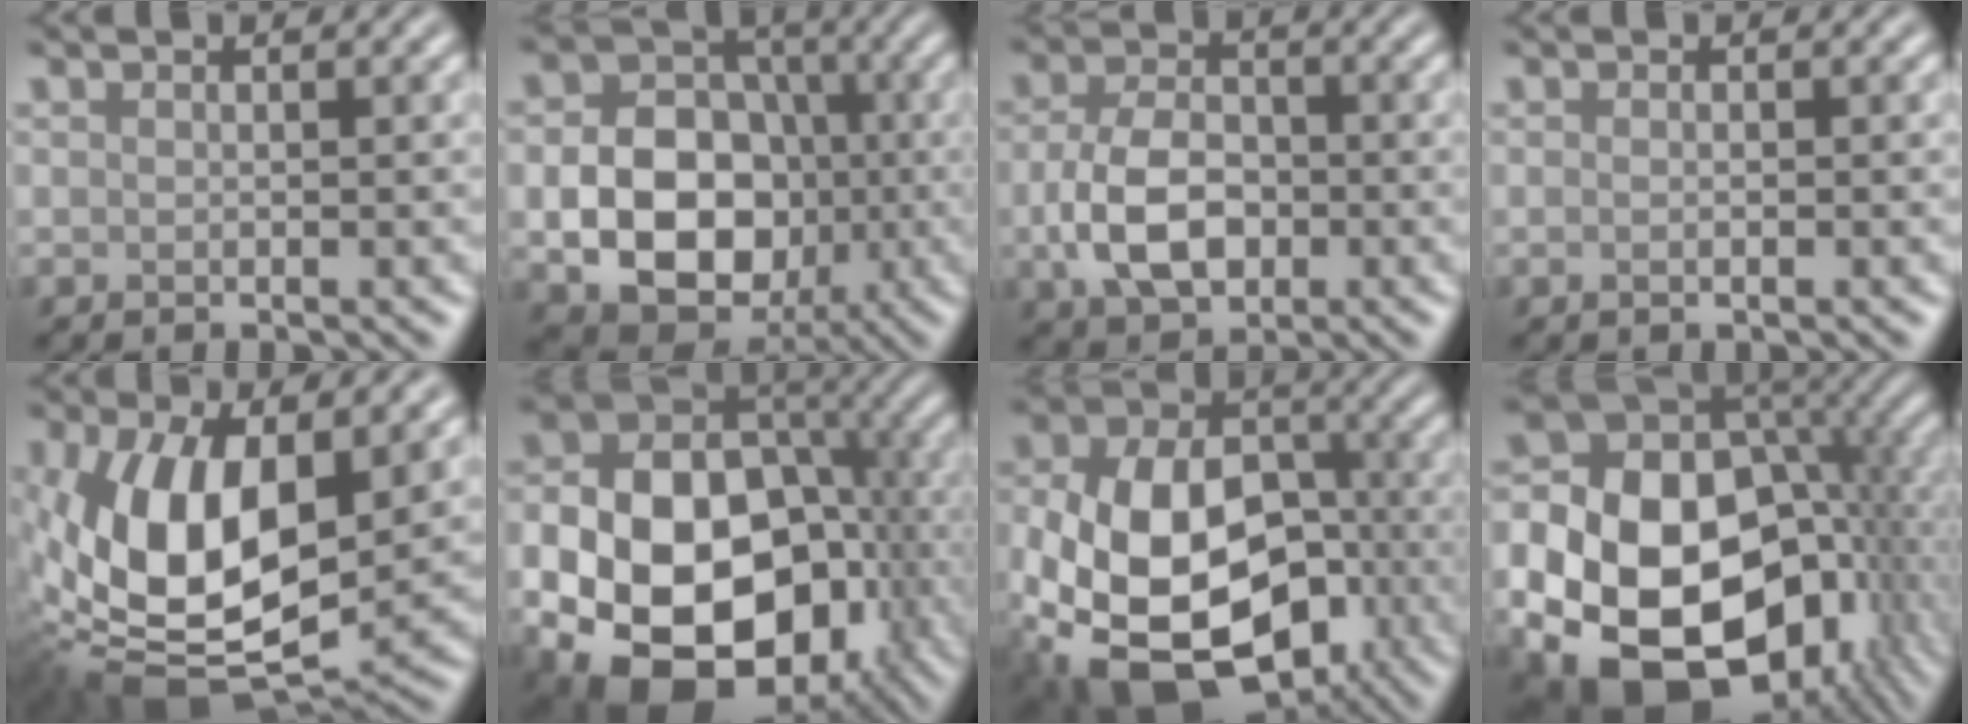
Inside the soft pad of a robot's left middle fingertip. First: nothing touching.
{"total": 9.9, "force": [-1.8, 7.7, 6.0], "torque": [-0.106, -0.010, -0.032]}
{"total": 5.8, "force": [-1.1, 3.9, 4.2], "torque": [-0.094, -0.006, -0.022]}
{"total": 0.6, "force": [-0.1, 0.2, 0.6], "torque": [-0.011, -0.005, -0.002]}
{"total": 12.8, "force": [1.0, 6.9, 10.7], "torque": [-0.215, -0.023, 0.019]}
{"total": 18.5, "force": [-5.7, 13.3, 11.5], "torque": [-0.196, -0.040, -0.086]}
{"total": 17.9, "force": [-5.8, 12.7, 11.2], "torque": [-0.201, -0.049, -0.096]}
{"total": 21.9, "force": [-5.4, 16.3, 13.6], "torque": [-0.253, -0.036, -0.080]}